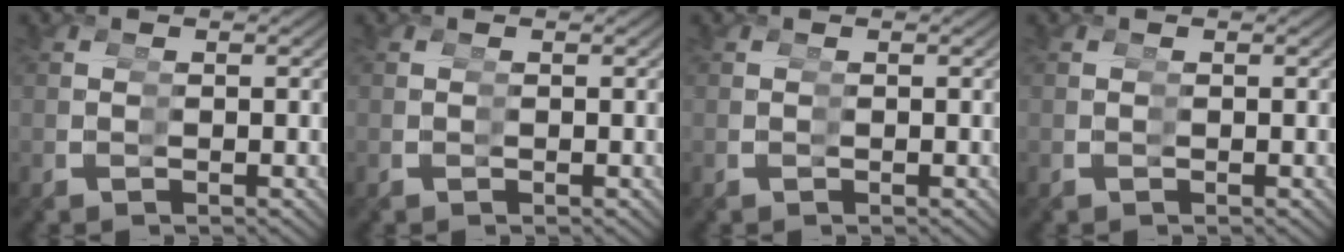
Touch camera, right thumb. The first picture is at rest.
{"total": 0.0}
{"total": 0.0}
{"total": 0.0}